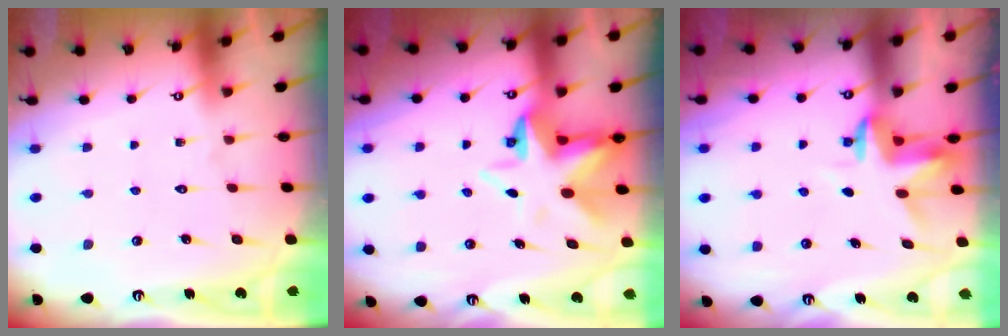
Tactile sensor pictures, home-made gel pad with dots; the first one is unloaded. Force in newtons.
{"total": 7.5, "press": 7.3, "slide": 1.9}
{"total": 3.6, "press": 3.6, "slide": 0.2}